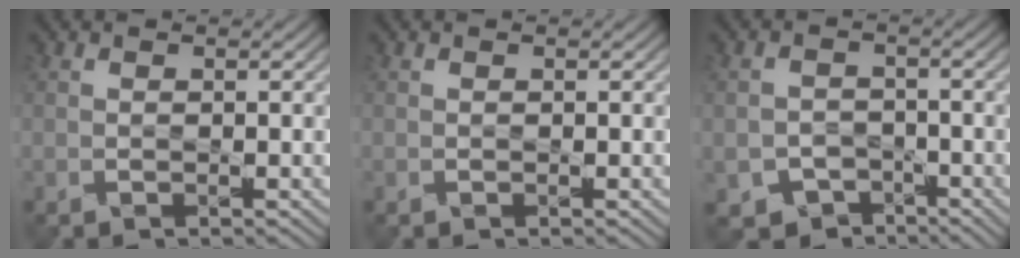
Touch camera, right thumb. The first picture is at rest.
{"total": 0.0}
{"total": 4.4, "force": [-2.6, 3.3, 1.2], "torque": [-0.026, -0.010, -0.044]}